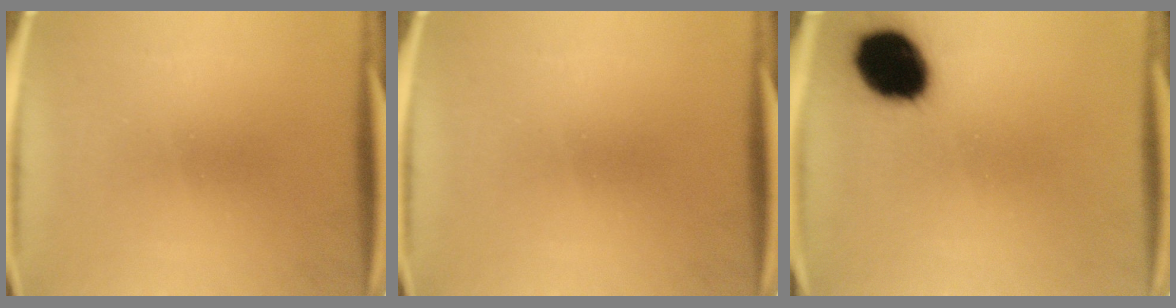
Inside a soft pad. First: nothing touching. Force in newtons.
{"total": 0.0}
{"total": 15.6}